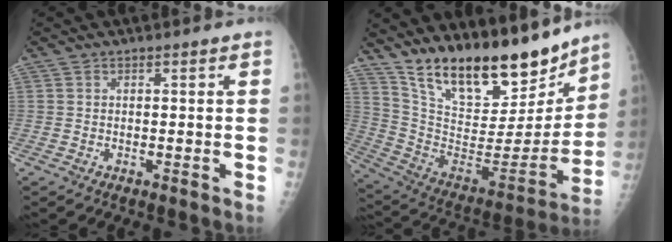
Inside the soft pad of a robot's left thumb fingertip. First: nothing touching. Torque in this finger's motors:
{"motor_torque": [1.57, 1.02, 1.43, -1.34, 0.37]}